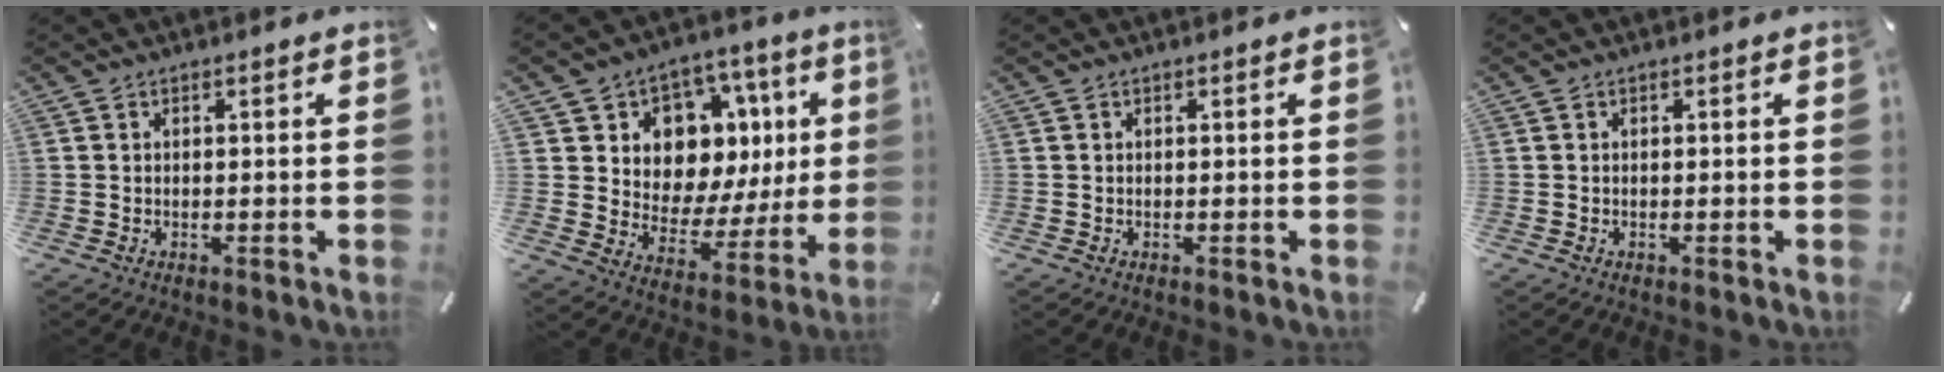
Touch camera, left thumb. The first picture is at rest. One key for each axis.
{"total": 10.7, "fx": 4.7, "fy": 8.8, "fz": 4.0, "tx": -0.052, "ty": -0.062, "tz": 0.087}
{"total": 0.0}
{"total": 0.0}